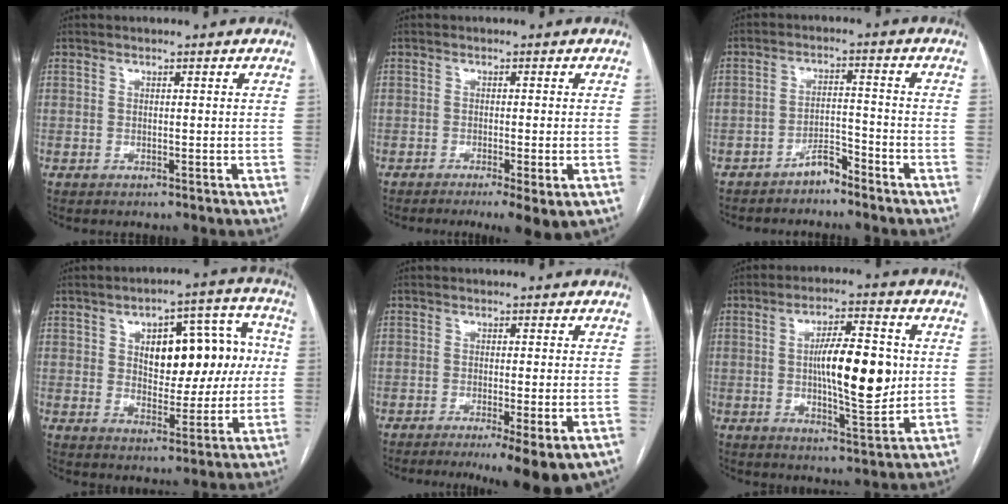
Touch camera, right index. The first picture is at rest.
{"total": 5.9, "force": [-3.4, 0.7, 4.8], "torque": [-0.063, -0.016, -0.050]}
{"total": 3.8, "force": [-3.4, 1.0, 1.6], "torque": [-0.025, 0.002, -0.060]}
{"total": 13.9, "force": [2.2, 6.6, 12.0], "torque": [-0.155, 0.041, 0.043]}
{"total": 9.3, "force": [-5.9, 1.0, 7.1], "torque": [-0.089, -0.016, -0.088]}
{"total": 12.5, "force": [0.6, 3.1, 12.1], "torque": [-0.199, 0.005, 0.011]}